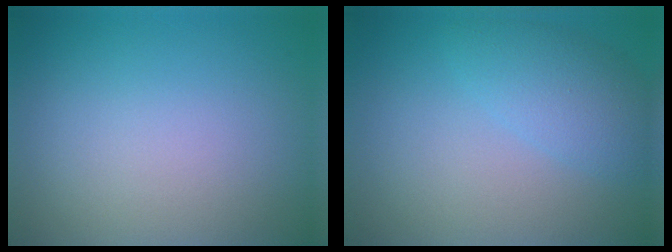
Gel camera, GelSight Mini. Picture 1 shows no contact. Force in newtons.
{"total": 3.4, "press": 3.4, "slide": 0.2}